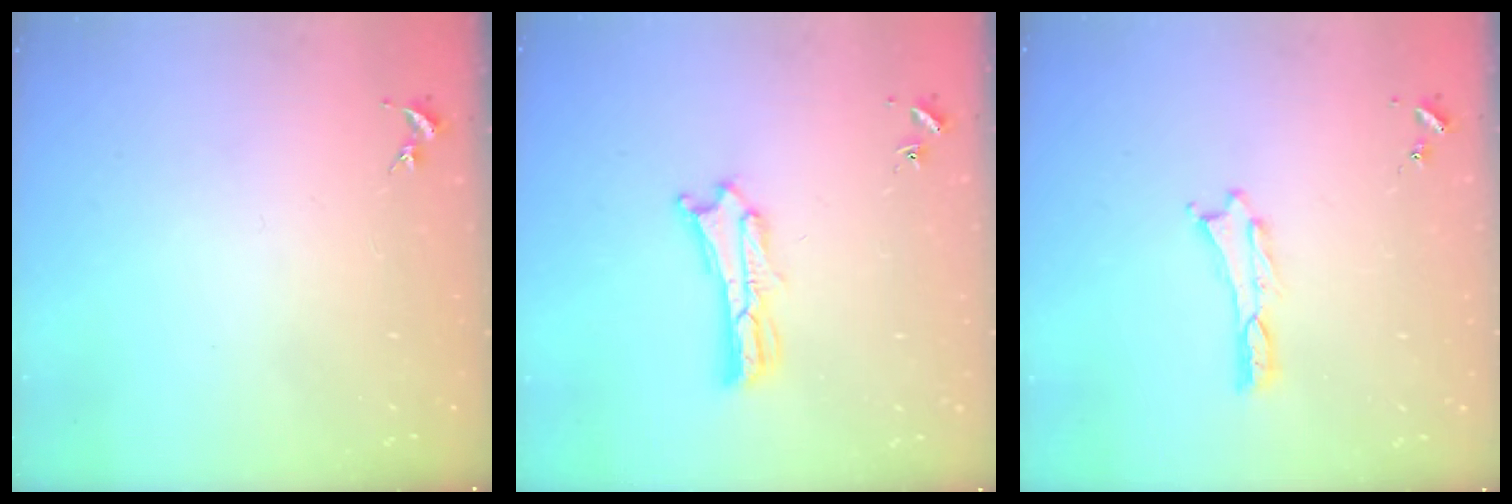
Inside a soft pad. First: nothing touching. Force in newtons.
{"total": 2.5, "press": 2.5, "slide": 0.2}
{"total": 0.0}